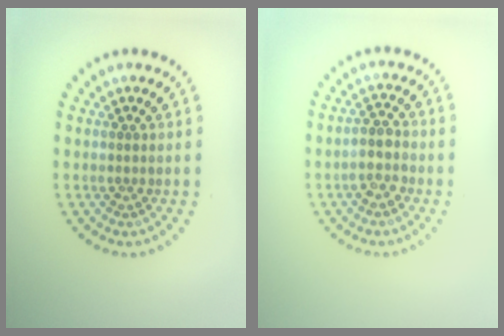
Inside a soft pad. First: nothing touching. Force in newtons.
{"total": 2.1, "press": 2.0, "slide": 0.7}